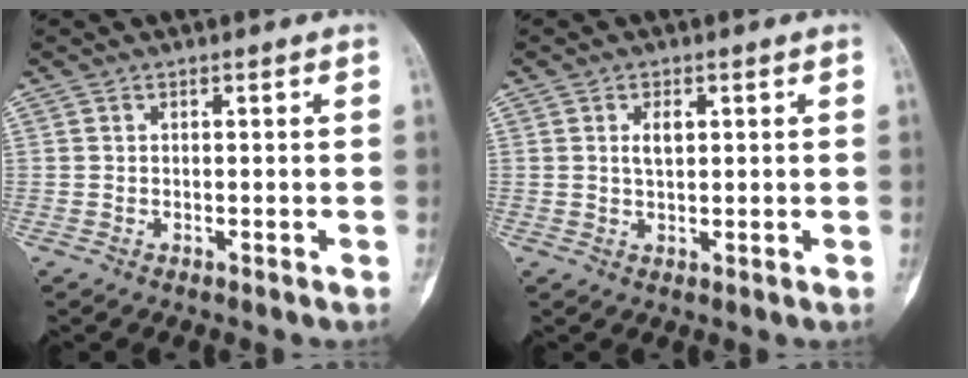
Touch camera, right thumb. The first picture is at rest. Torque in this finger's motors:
{"motor_torque": [0.61, 0.50, 0.22, 0.14, -0.01]}